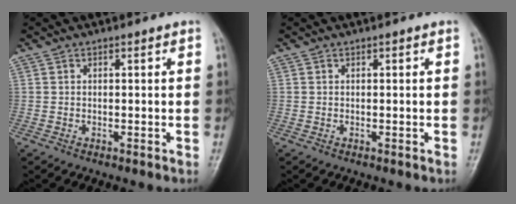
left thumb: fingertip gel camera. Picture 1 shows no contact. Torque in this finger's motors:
{"motor_torque": [0.03, 0.03, -0.03, -0.06, 0.00]}